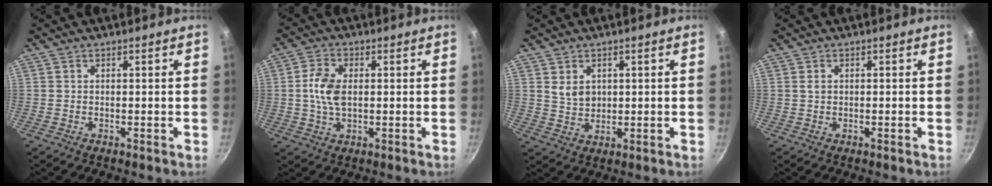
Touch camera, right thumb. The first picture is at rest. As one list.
[{"total": 6.8, "force": [0.5, 4.0, 5.4], "torque": [-0.101, 0.006, 0.006]}, {"total": 4.1, "force": [1.3, 3.0, 2.4], "torque": [-0.031, -0.010, 0.030]}, {"total": 0.7, "force": [0.0, 0.4, 0.6], "torque": [-0.014, 0.002, 0.000]}]